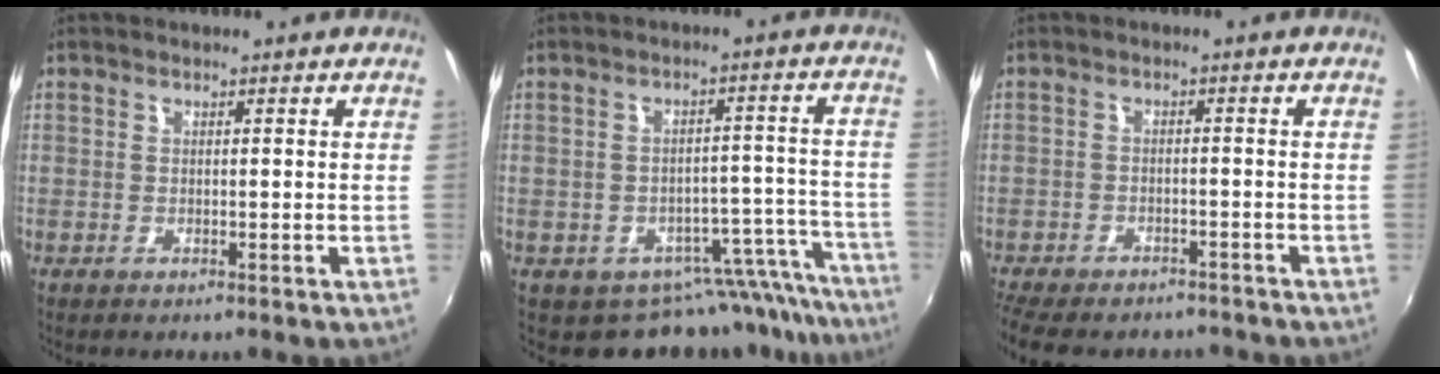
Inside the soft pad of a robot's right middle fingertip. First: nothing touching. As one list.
[{"total": 9.5, "force": [-6.2, 6.5, 3.0], "torque": [-0.050, 0.030, -0.046]}, {"total": 13.2, "force": [-11.0, 4.9, 5.4], "torque": [-0.132, -0.024, -0.161]}]